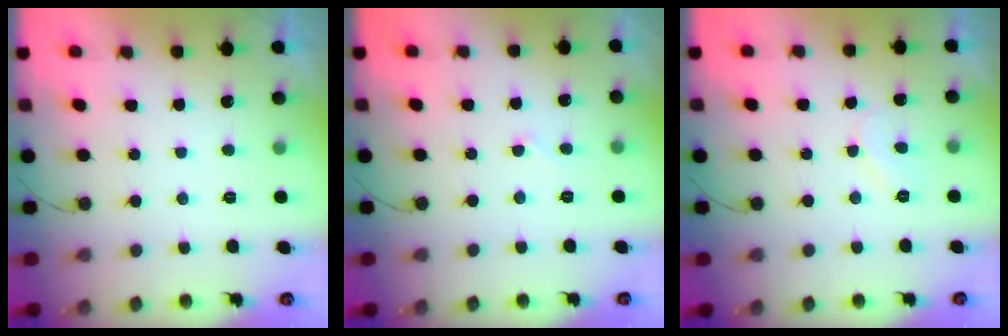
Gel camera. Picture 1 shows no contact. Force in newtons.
{"total": 2.8, "press": 2.8, "slide": 0.2}
{"total": 4.8, "press": 4.8, "slide": 0.5}